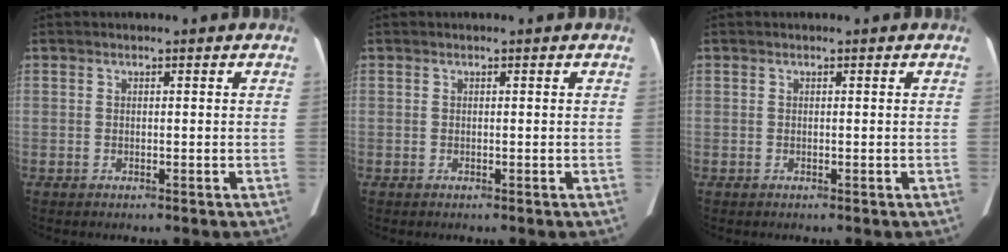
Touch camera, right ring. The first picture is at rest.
{"total": 0.0}
{"total": 0.0}